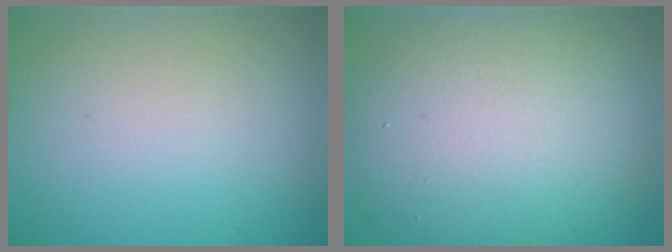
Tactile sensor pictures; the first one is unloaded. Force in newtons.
{"total": 10.7, "press": 10.7, "slide": 0.7}